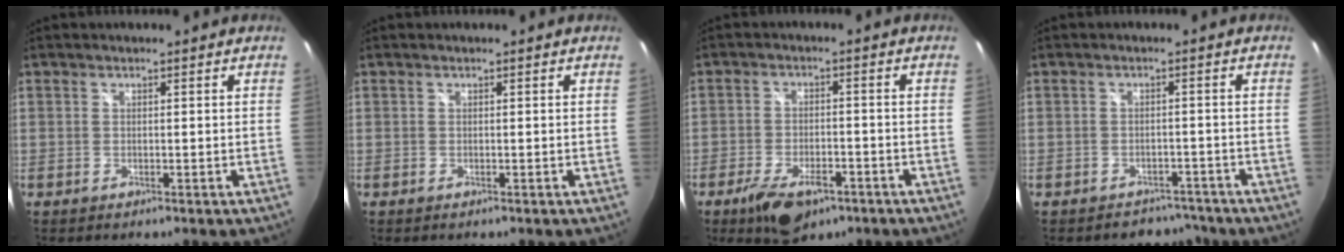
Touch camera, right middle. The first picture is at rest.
{"total": 0.0}
{"total": 9.9, "force": [-6.2, 4.5, 6.3], "torque": [-0.137, -0.019, -0.098]}
{"total": 5.4, "force": [-4.6, 2.8, 0.3], "torque": [-0.006, 0.011, -0.061]}